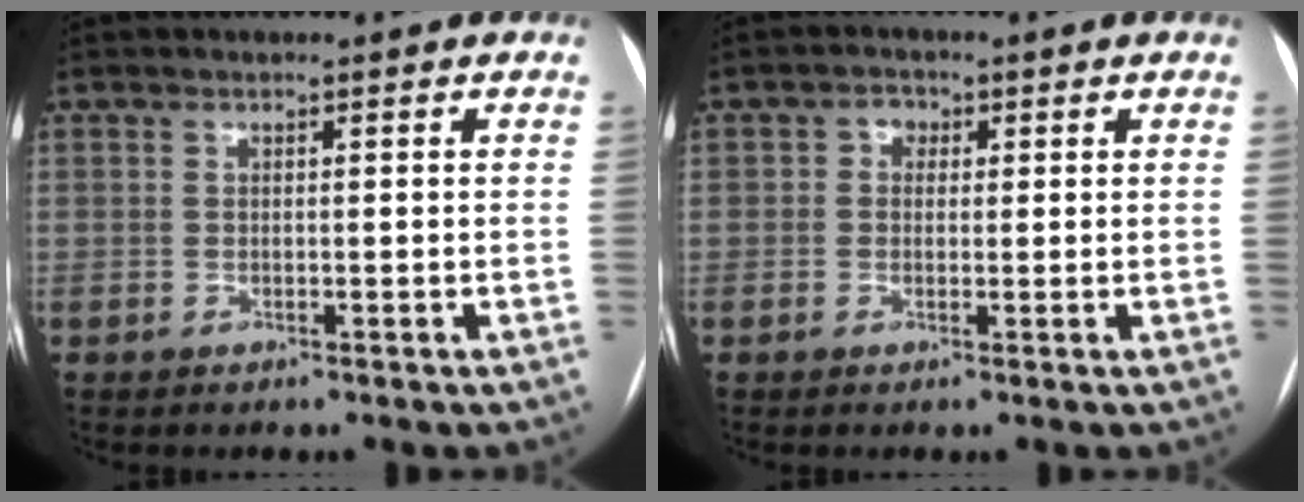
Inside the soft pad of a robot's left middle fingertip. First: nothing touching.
{"total": 2.1, "force": [0.5, 1.8, 0.9], "torque": [-0.011, 0.008, 0.003]}